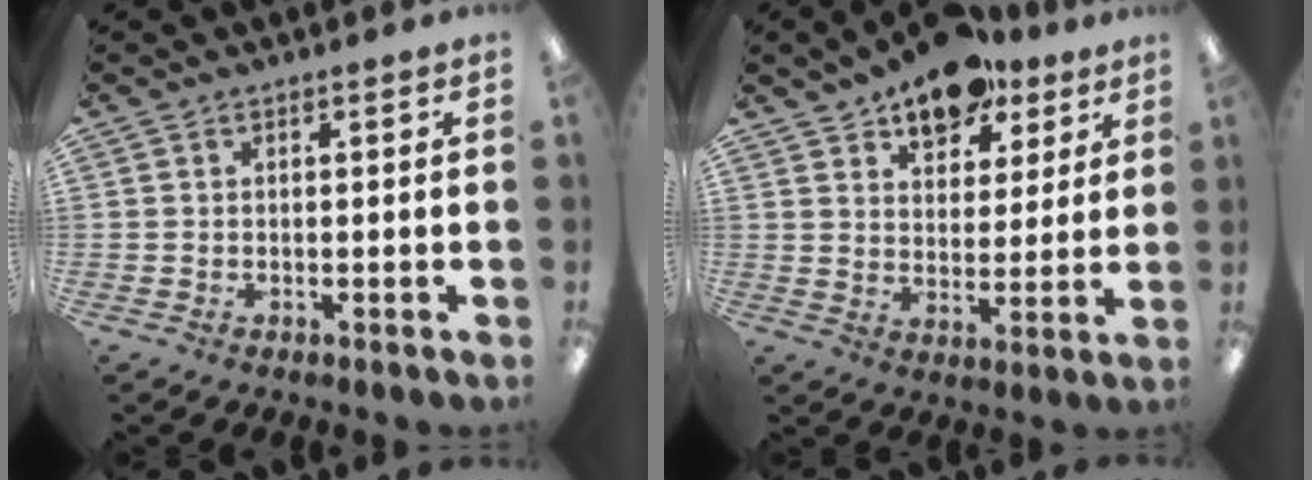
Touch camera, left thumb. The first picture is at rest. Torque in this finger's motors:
{"motor_torque": [0.17, 0.44, 1.52, -1.20, 0.08]}